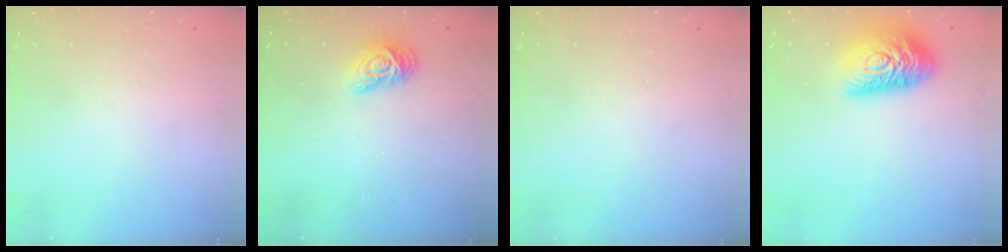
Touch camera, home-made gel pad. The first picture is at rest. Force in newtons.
{"total": 9.7, "press": 9.7, "slide": 0.3}
{"total": 0.0}
{"total": 16.3, "press": 16.2, "slide": 1.5}